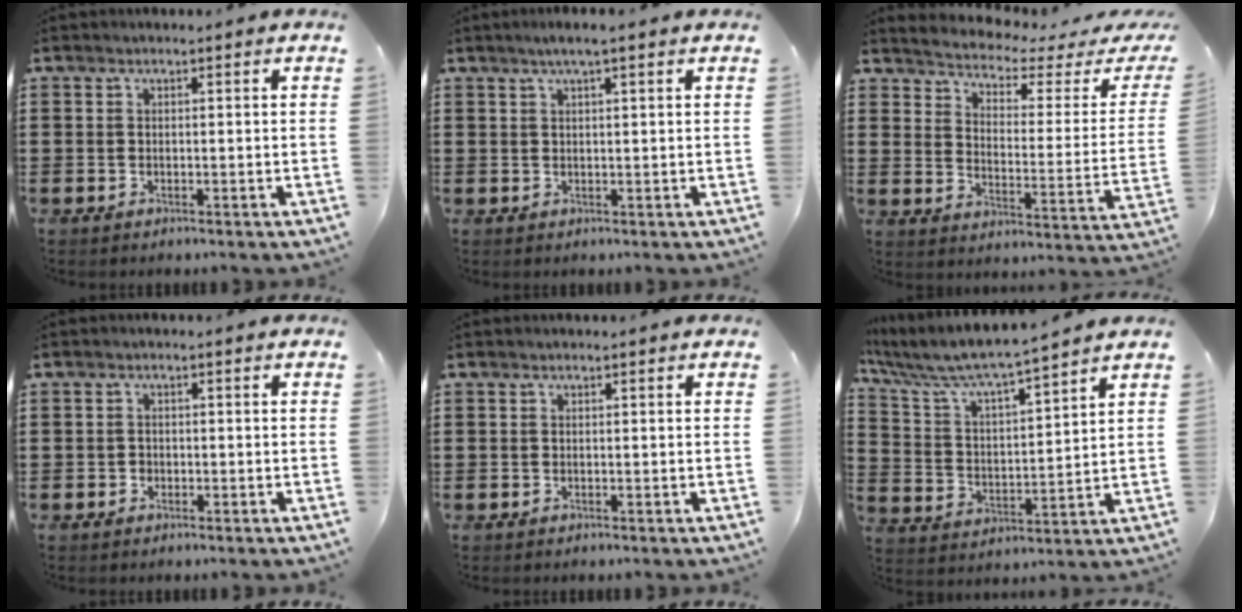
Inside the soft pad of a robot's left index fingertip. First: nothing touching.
{"total": 3.0, "force": [2.2, 0.2, 2.1], "torque": [-0.042, 0.004, 0.039]}
{"total": 2.7, "force": [2.4, 0.2, 1.0], "torque": [-0.040, -0.028, 0.031]}
{"total": 0.8, "force": [-0.2, 0.7, 0.2], "torque": [-0.008, 0.003, -0.005]}
{"total": 0.0}
{"total": 6.7, "force": [6.0, 0.2, 2.9], "torque": [-0.084, -0.041, 0.098]}